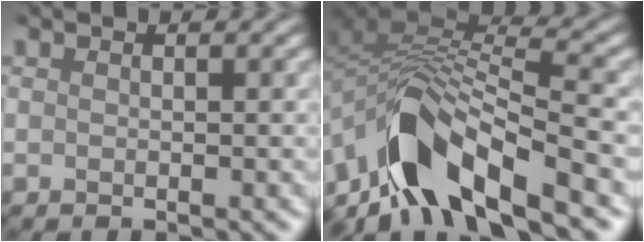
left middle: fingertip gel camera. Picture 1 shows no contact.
{"total": 10.0, "force": [-4.8, 4.5, 7.5], "torque": [-0.133, 0.012, -0.087]}